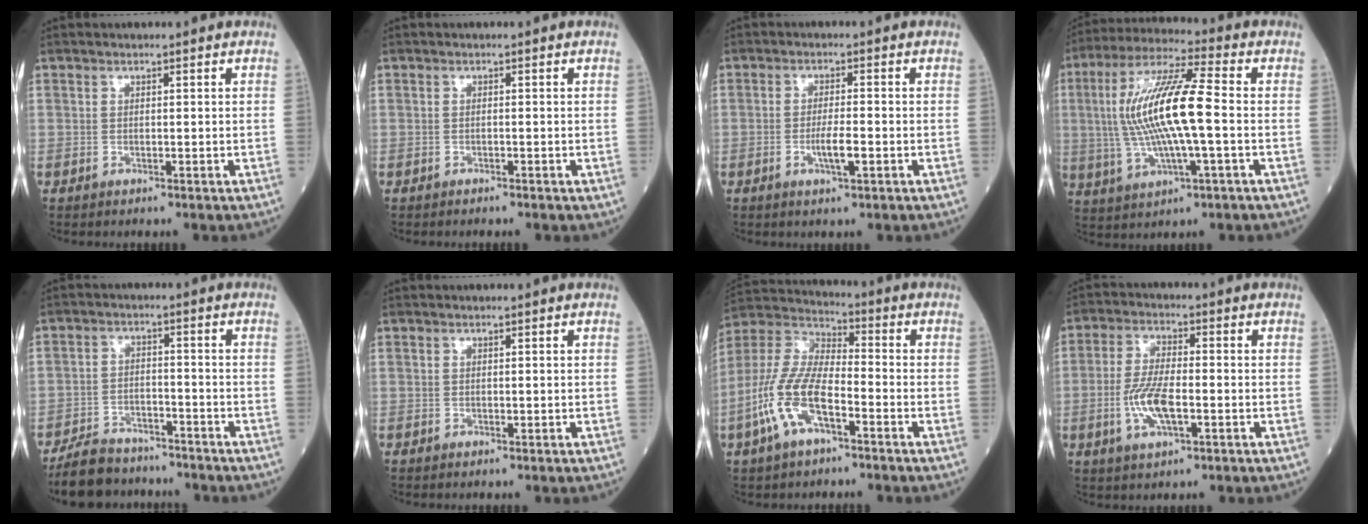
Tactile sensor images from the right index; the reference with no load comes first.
{"total": 0.8, "force": [-0.7, 0.1, 0.3], "torque": [-0.010, -0.002, -0.009]}
{"total": 3.6, "force": [-1.2, 0.4, 3.4], "torque": [-0.060, -0.001, -0.020]}
{"total": 14.7, "force": [-0.2, 1.9, 14.6], "torque": [-0.297, 0.012, -0.005]}
{"total": 9.1, "force": [-8.1, 3.5, 2.1], "torque": [-0.040, 0.001, -0.133]}
{"total": 0.0}
{"total": 12.1, "force": [-5.1, 4.3, 10.0], "torque": [-0.235, 0.003, -0.105]}
{"total": 7.7, "force": [-2.1, 2.2, 7.0], "torque": [-0.149, -0.001, -0.041]}